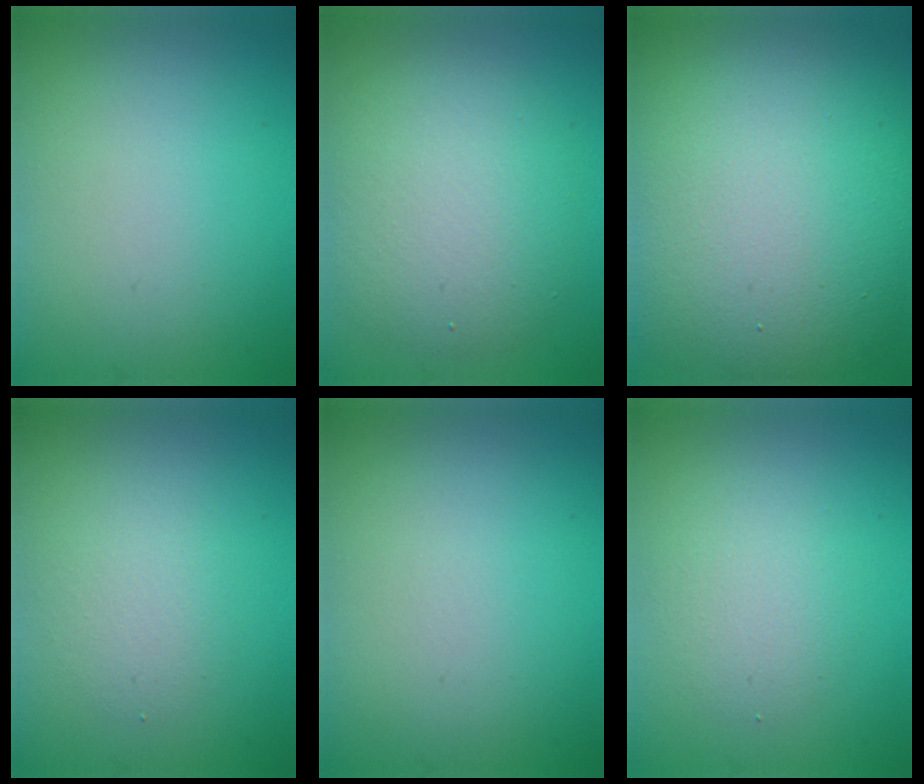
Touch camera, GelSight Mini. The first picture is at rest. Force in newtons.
{"total": 5.9, "press": 5.8, "slide": 0.6}
{"total": 15.4, "press": 15.4, "slide": 0.9}
{"total": 2.2, "press": 2.2, "slide": 0.2}
{"total": 0.0}
{"total": 2.5, "press": 2.5, "slide": 0.2}